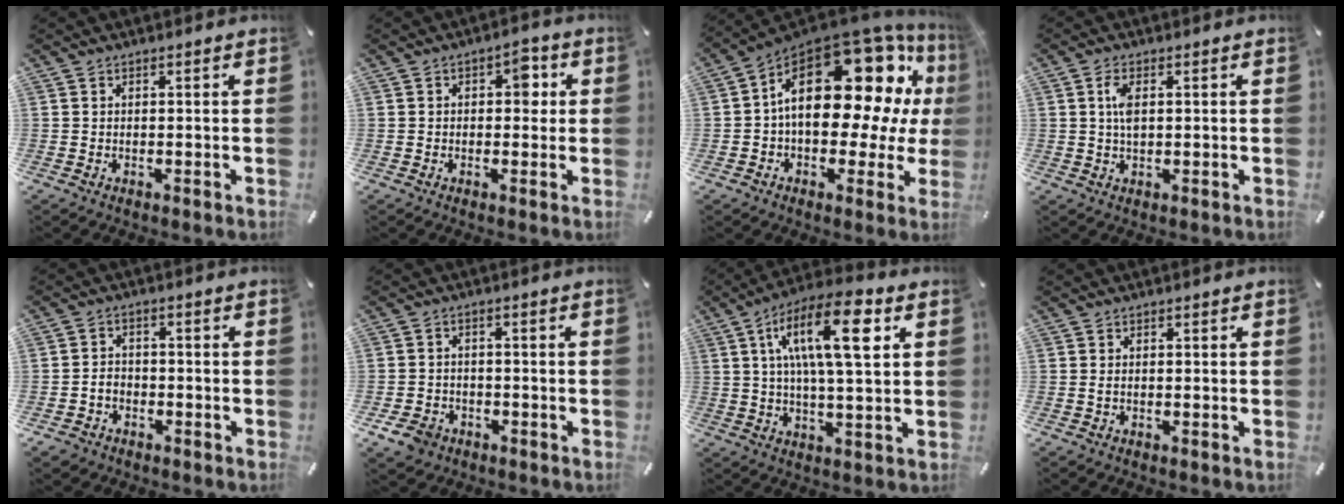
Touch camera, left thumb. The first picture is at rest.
{"total": 4.4, "force": [0.5, 2.9, 3.2], "torque": [-0.027, -0.002, -0.004]}
{"total": 26.0, "force": [7.3, 14.0, 20.7], "torque": [-0.318, -0.049, 0.128]}
{"total": 3.8, "force": [0.7, 1.6, 3.4], "torque": [-0.069, 0.001, 0.007]}
{"total": 3.9, "force": [-1.9, 3.1, 1.4], "torque": [-0.031, 0.010, -0.038]}
{"total": 5.4, "force": [-3.2, 3.8, 1.9], "torque": [-0.045, 0.016, -0.062]}
{"total": 15.8, "force": [5.5, 4.9, 14.0], "torque": [-0.243, -0.001, 0.082]}
{"total": 0.8, "force": [-0.1, 0.3, 0.7], "torque": [-0.015, 0.000, -0.003]}